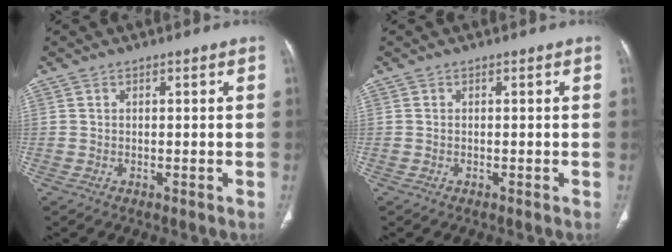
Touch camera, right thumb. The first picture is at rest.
{"total": 0.0}